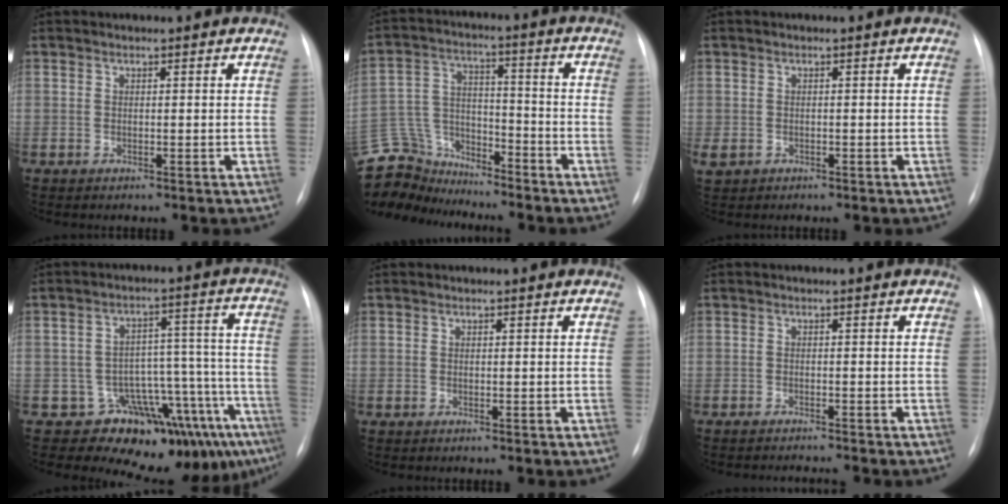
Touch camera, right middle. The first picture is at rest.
{"total": 13.3, "force": [-12.6, 4.2, 1.2], "torque": [-0.035, 0.035, -0.230]}
{"total": 2.4, "force": [-1.0, 1.9, 1.1], "torque": [-0.028, -0.001, -0.009]}
{"total": 12.2, "force": [-9.1, 5.2, 6.2], "torque": [-0.037, 0.091, -0.120]}
{"total": 0.0}
{"total": 3.3, "force": [-3.2, -0.3, 0.9], "torque": [-0.008, -0.006, -0.043]}